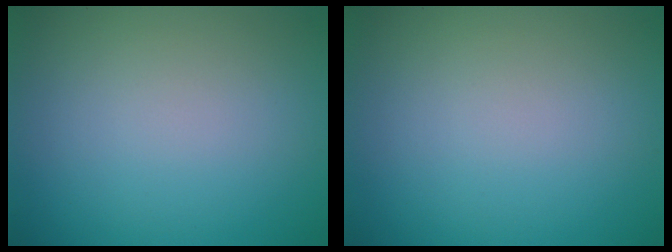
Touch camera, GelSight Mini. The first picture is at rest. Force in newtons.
{"total": 0.0}